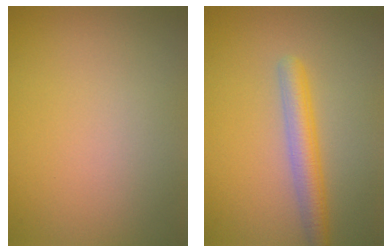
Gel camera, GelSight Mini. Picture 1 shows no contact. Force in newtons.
{"total": 3.0, "press": 3.0, "slide": 0.1}